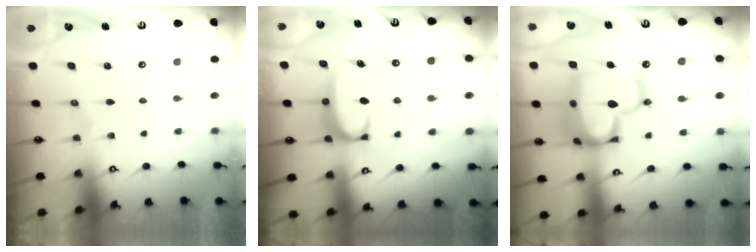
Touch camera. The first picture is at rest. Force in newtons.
{"total": 2.8, "press": 2.8, "slide": 0.4}
{"total": 16.7, "press": 16.6, "slide": 1.7}